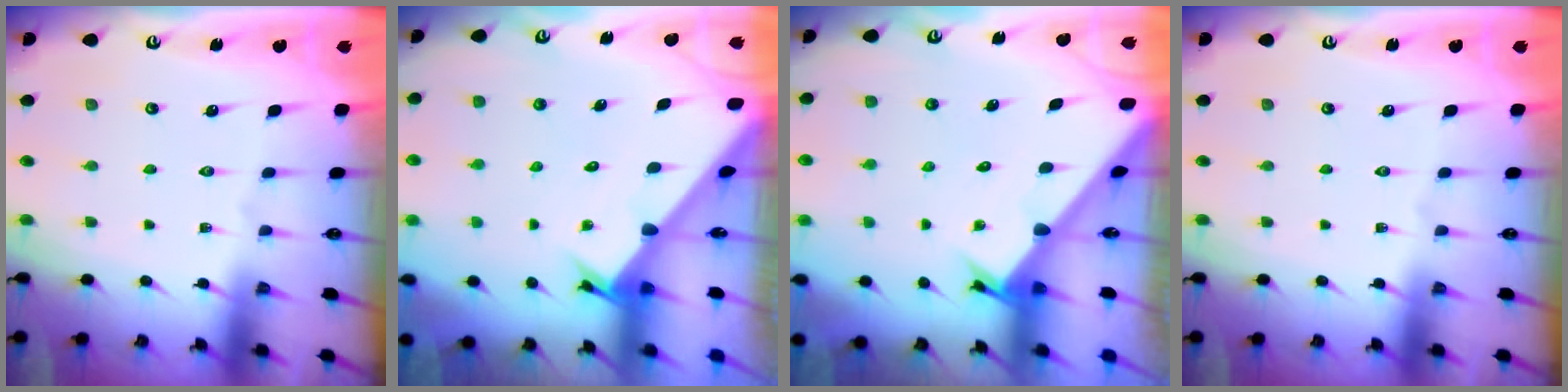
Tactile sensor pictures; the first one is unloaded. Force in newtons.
{"total": 2.7, "press": 2.7, "slide": 0.3}
{"total": 2.5, "press": 2.5, "slide": 0.3}
{"total": 0.0}